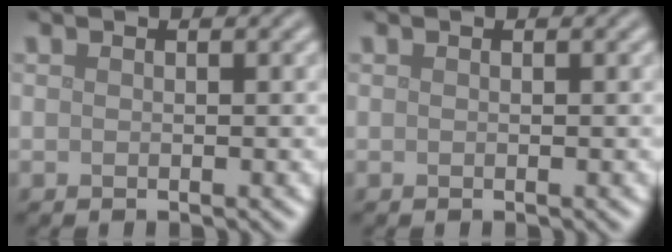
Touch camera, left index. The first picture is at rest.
{"total": 0.0}